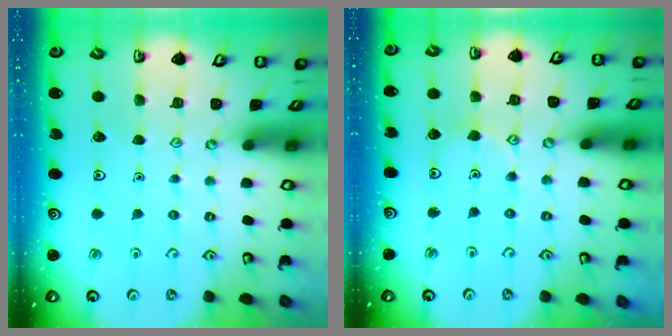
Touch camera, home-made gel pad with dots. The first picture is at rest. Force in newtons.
{"total": 5.7, "press": 5.7, "slide": 0.6}